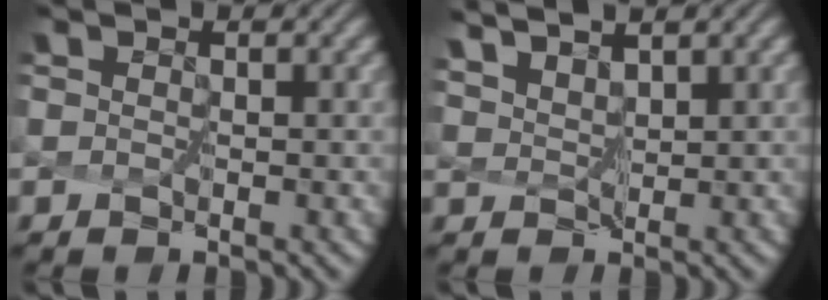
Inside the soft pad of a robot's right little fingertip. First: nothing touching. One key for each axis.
{"total": 3.3, "fx": 3.1, "fy": 0.5, "fz": 1.0, "tx": -0.027, "ty": 0.002, "tz": 0.053}